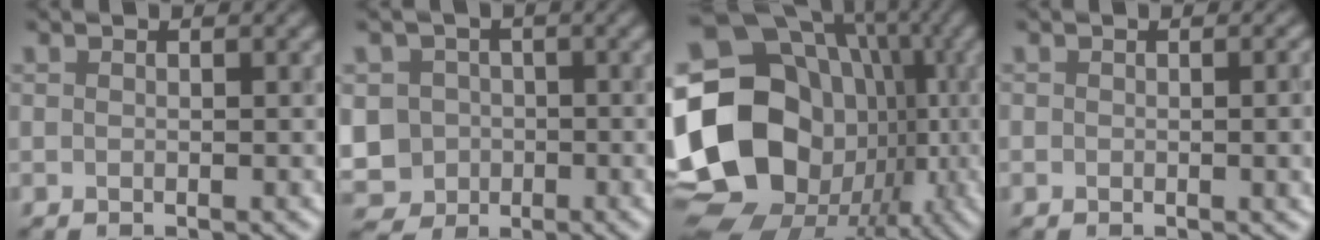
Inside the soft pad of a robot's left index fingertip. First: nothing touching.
{"total": 7.9, "force": [-2.0, 7.2, 2.4], "torque": [-0.056, 0.001, -0.065]}
{"total": 20.9, "force": [-1.8, 17.7, 11.0], "torque": [-0.171, 0.009, -0.060]}
{"total": 3.2, "force": [-0.2, 1.8, 2.6], "torque": [-0.018, -0.003, -0.001]}